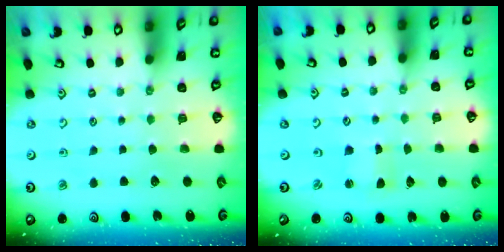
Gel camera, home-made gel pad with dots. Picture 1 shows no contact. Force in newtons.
{"total": 1.0, "press": 1.0, "slide": 0.0}